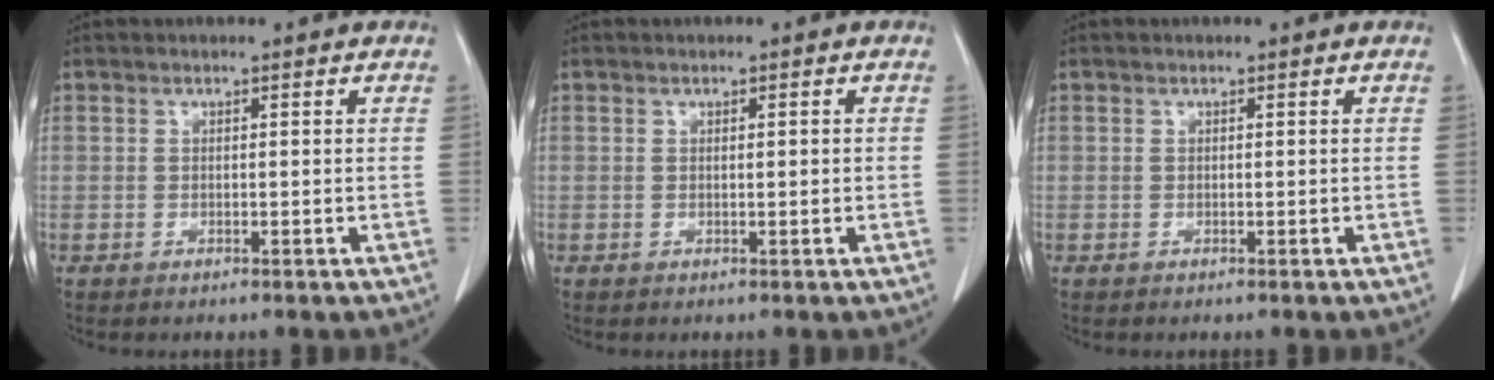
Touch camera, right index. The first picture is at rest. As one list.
[{"total": 0.8, "force": [0.0, 0.1, 0.8], "torque": [-0.015, 0.002, 0.003]}, {"total": 0.0}]